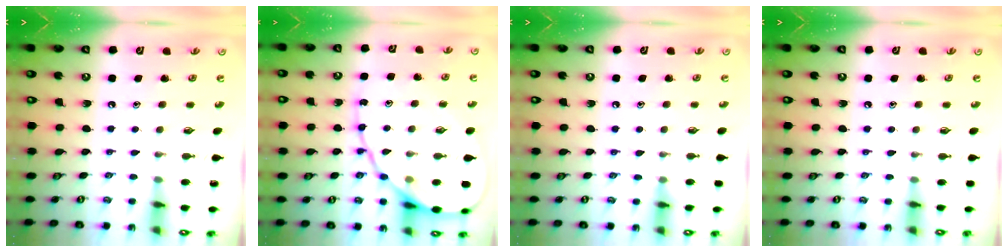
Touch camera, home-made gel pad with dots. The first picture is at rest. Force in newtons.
{"total": 12.8, "press": 12.7, "slide": 1.3}
{"total": 5.0, "press": 5.0, "slide": 0.7}
{"total": 3.0, "press": 2.9, "slide": 0.5}